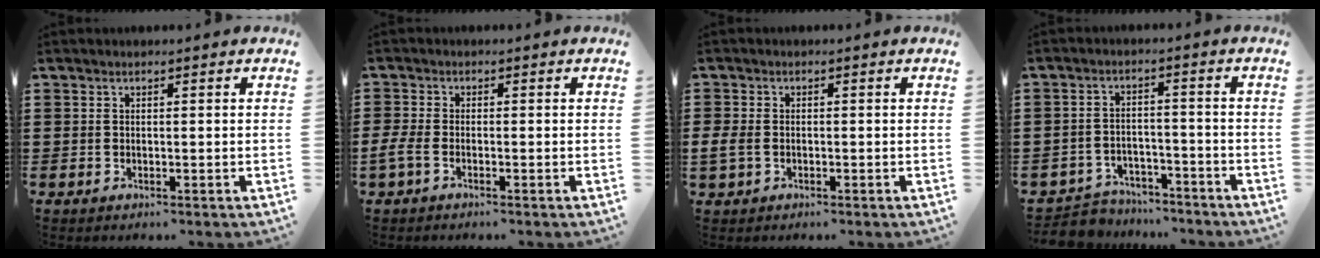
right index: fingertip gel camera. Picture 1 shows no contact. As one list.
[{"total": 2.1, "force": [-1.3, 0.6, 1.5], "torque": [-0.042, -0.006, -0.027]}, {"total": 2.1, "force": [-0.8, 1.4, 1.4], "torque": [-0.043, -0.007, -0.018]}, {"total": 4.3, "force": [-4.2, 1.1, -0.1], "torque": [-0.004, 0.009, -0.086]}]